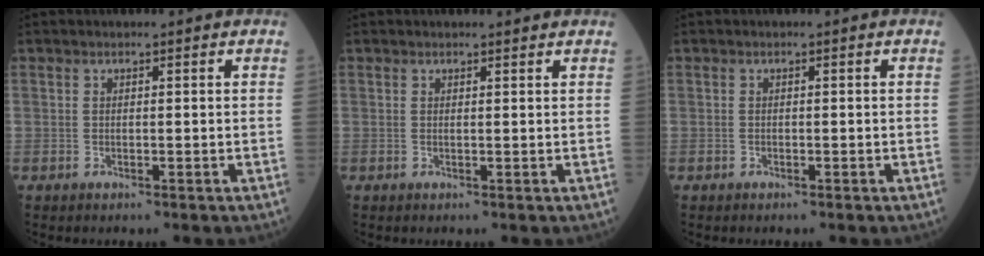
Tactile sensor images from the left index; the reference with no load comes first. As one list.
[{"total": 1.2, "force": [1.2, 0.1, 0.2], "torque": [-0.013, 0.001, 0.013]}, {"total": 0.0}]